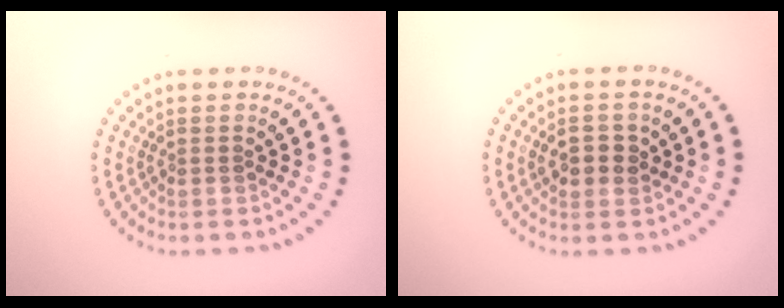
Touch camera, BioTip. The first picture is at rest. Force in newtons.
{"total": 2.4, "press": 2.4, "slide": 0.5}